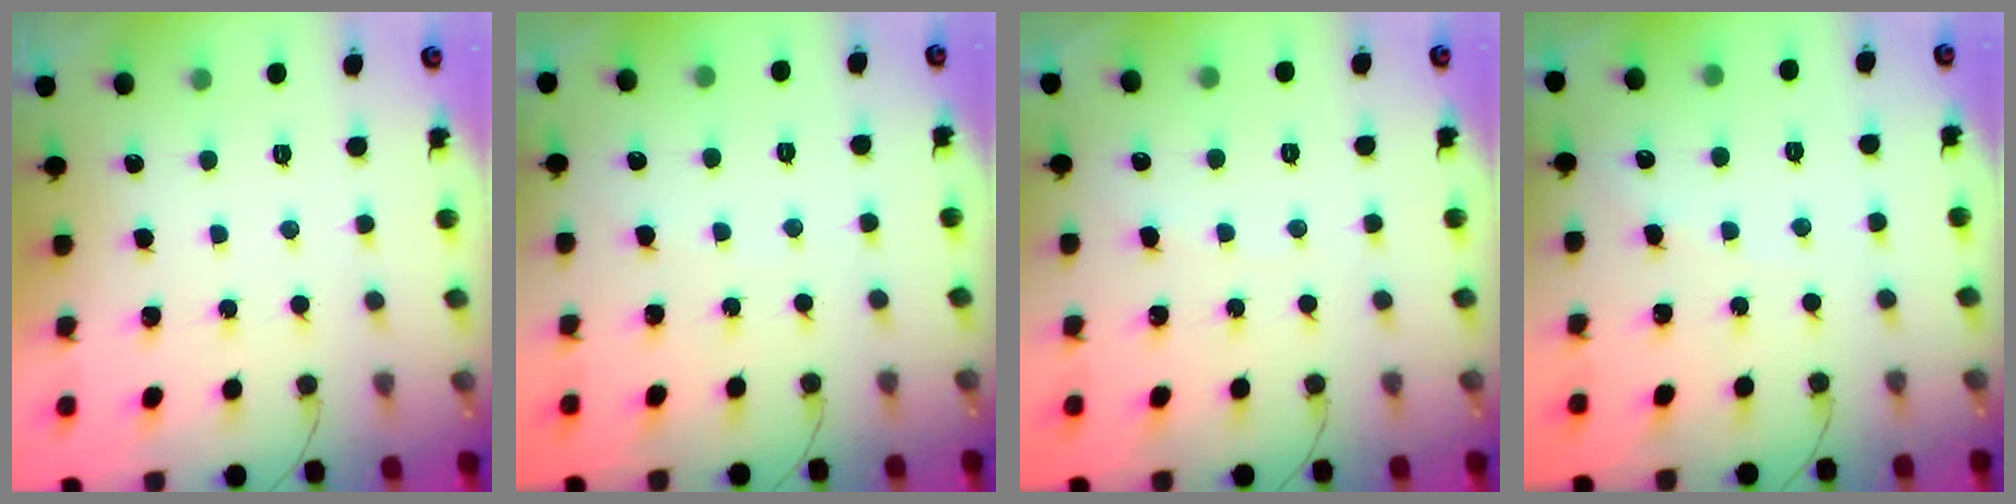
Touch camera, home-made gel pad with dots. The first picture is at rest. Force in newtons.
{"total": 2.7, "press": 2.7, "slide": 0.3}
{"total": 2.7, "press": 2.6, "slide": 0.4}
{"total": 3.3, "press": 3.2, "slide": 0.4}